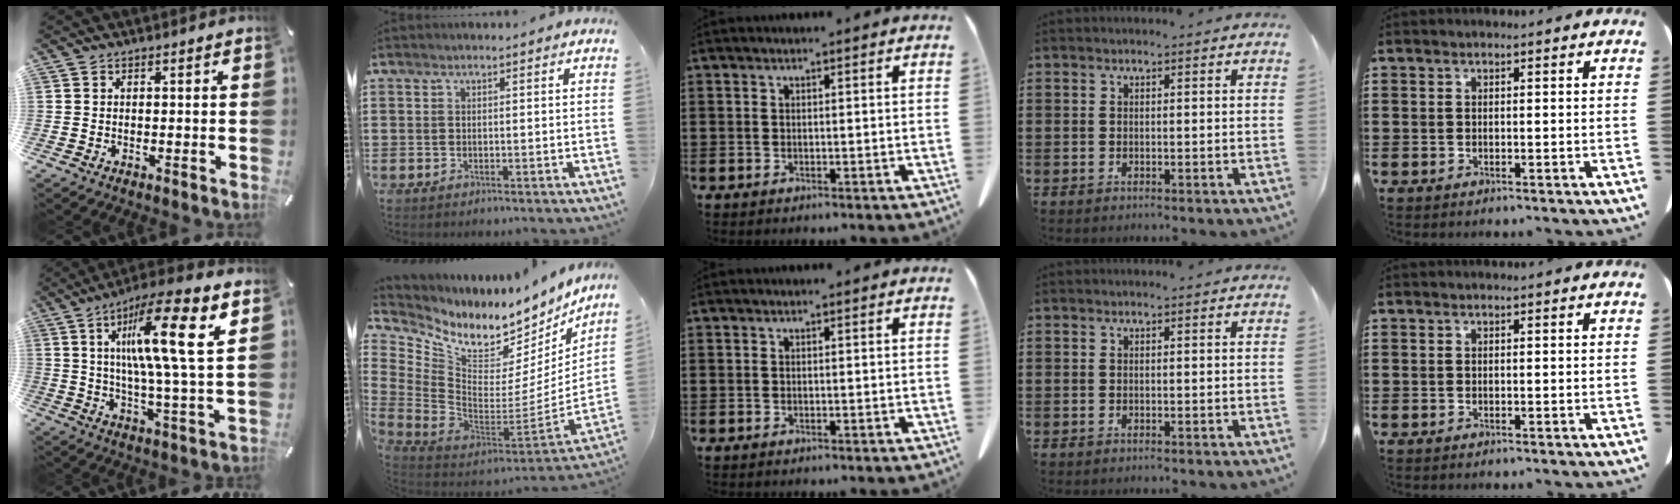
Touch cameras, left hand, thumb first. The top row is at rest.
{"thumb": {"total": 17.5, "force": [6.0, 1.9, 16.3], "torque": [-0.296, -0.020, 0.076]}, "index": {"total": 7.2, "force": [6.5, 2.3, 2.2], "torque": [-0.079, -0.077, 0.110]}}